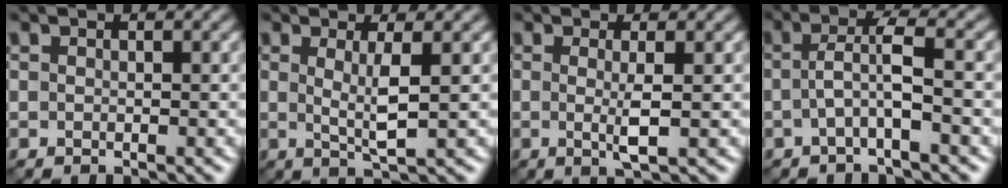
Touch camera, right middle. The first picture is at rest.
{"total": 3.0, "force": [0.4, 0.5, 2.9], "torque": [-0.054, -0.009, 0.007]}
{"total": 2.4, "force": [0.0, 0.4, 2.4], "torque": [-0.047, -0.007, -0.004]}
{"total": 3.3, "force": [-0.4, 0.5, 3.3], "torque": [-0.063, 0.007, -0.011]}